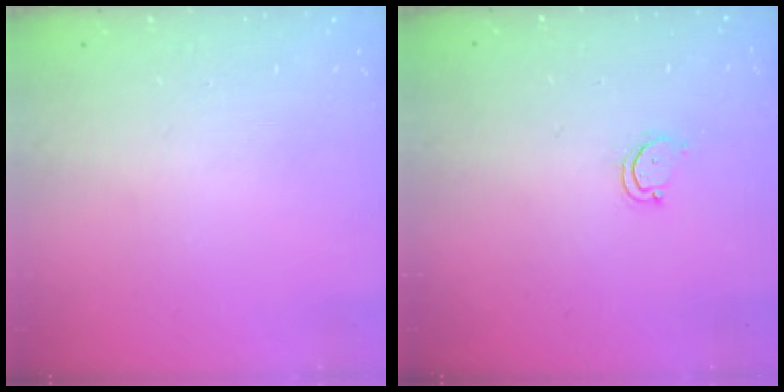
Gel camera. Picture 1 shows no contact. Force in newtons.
{"total": 2.7, "press": 2.7, "slide": 0.3}